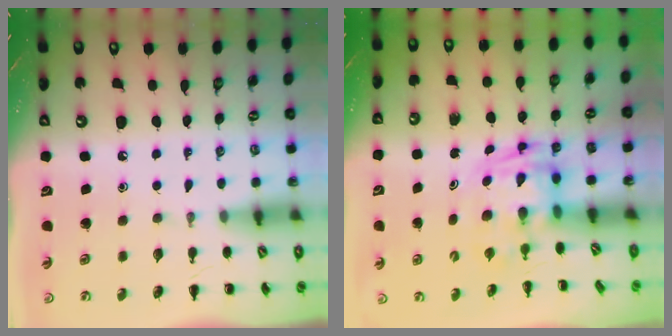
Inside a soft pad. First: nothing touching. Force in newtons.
{"total": 2.7, "press": 2.6, "slide": 0.5}